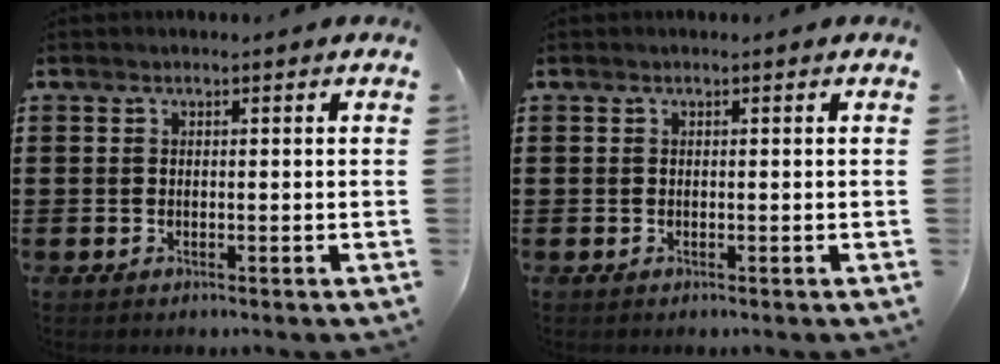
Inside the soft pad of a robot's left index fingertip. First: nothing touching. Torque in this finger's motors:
{"motor_torque": [0.00, 0.00, 0.00, 0.00]}